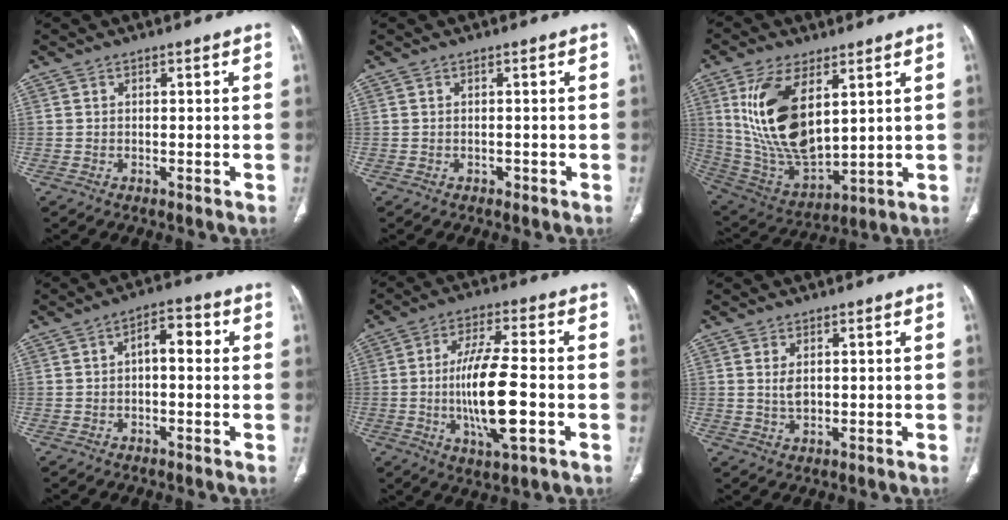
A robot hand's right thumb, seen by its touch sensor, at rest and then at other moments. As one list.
[{"total": 0.6, "force": [-0.3, 0.5, 0.1], "torque": [-0.002, 0.002, -0.006]}, {"total": 18.8, "force": [6.2, 9.0, 15.3], "torque": [-0.285, -0.028, 0.137]}, {"total": 5.3, "force": [0.5, 2.6, 4.6], "torque": [-0.056, 0.021, 0.000]}, {"total": 14.3, "force": [-2.5, 4.0, 13.5], "torque": [-0.253, 0.007, -0.044]}, {"total": 2.6, "force": [0.7, 1.4, 2.1], "torque": [-0.039, -0.006, 0.019]}]